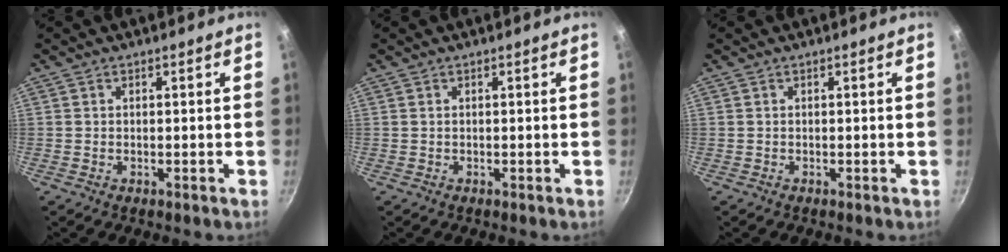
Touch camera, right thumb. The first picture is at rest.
{"total": 0.0}
{"total": 0.0}